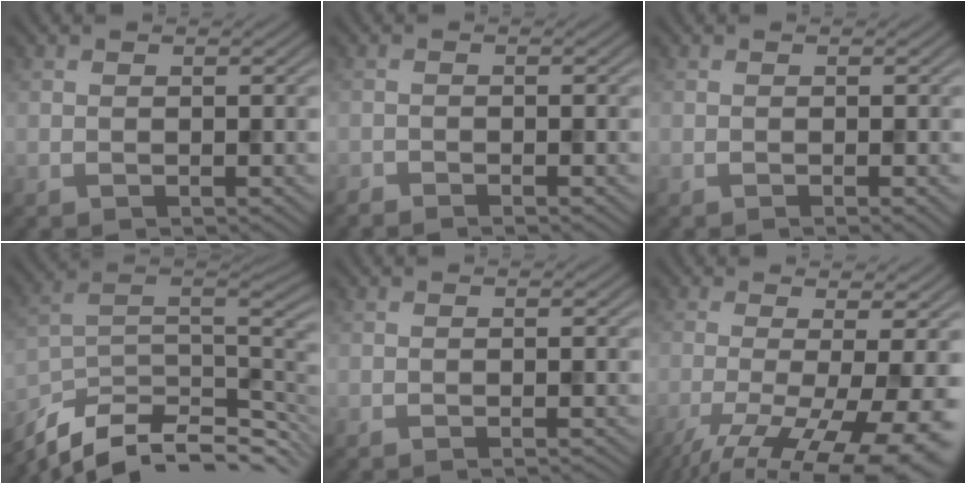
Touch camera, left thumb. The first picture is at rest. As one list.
[{"total": 1.2, "force": [-1.1, 0.0, 0.2], "torque": [-0.003, -0.003, -0.025]}, {"total": 0.7, "force": [-0.2, 0.1, 0.6], "torque": [-0.010, -0.003, -0.005]}, {"total": 12.9, "force": [-8.6, 5.2, 8.1], "torque": [-0.178, -0.007, -0.146]}, {"total": 0.9, "force": [-0.8, 0.1, 0.4], "torque": [0.000, 0.001, -0.016]}, {"total": 12.8, "force": [-6.0, 3.2, 10.8], "torque": [-0.181, -0.023, -0.083]}]